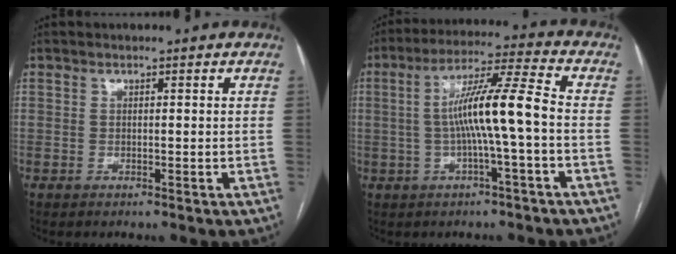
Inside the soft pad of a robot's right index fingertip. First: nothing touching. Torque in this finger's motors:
{"motor_torque": [1.71, -0.37, 0.88, 0.21]}